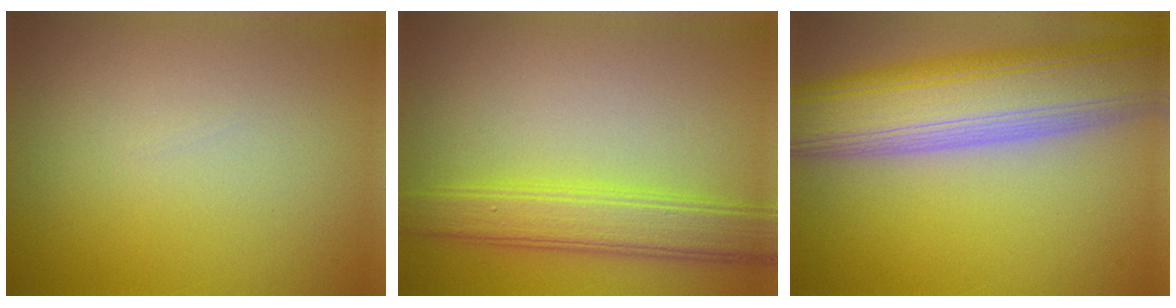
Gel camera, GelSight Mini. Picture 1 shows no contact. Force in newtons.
{"total": 4.9, "press": 4.9, "slide": 0.1}
{"total": 12.0, "press": 12.0, "slide": 1.0}